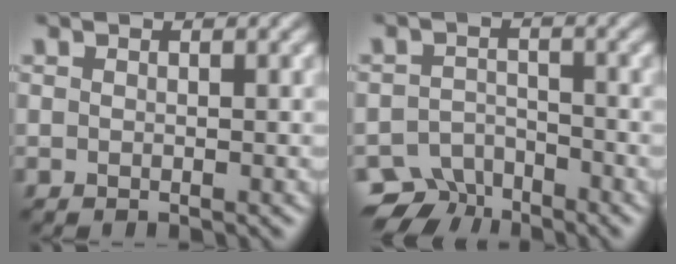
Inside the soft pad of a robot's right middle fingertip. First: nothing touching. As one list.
[{"total": 3.9, "force": [-3.4, 1.8, 0.3], "torque": [0.005, 0.001, -0.061]}]